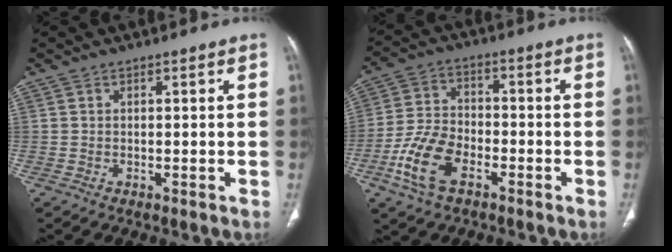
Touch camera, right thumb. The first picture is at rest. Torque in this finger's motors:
{"motor_torque": [0.08, 0.44, 0.12, 0.32, 0.09]}